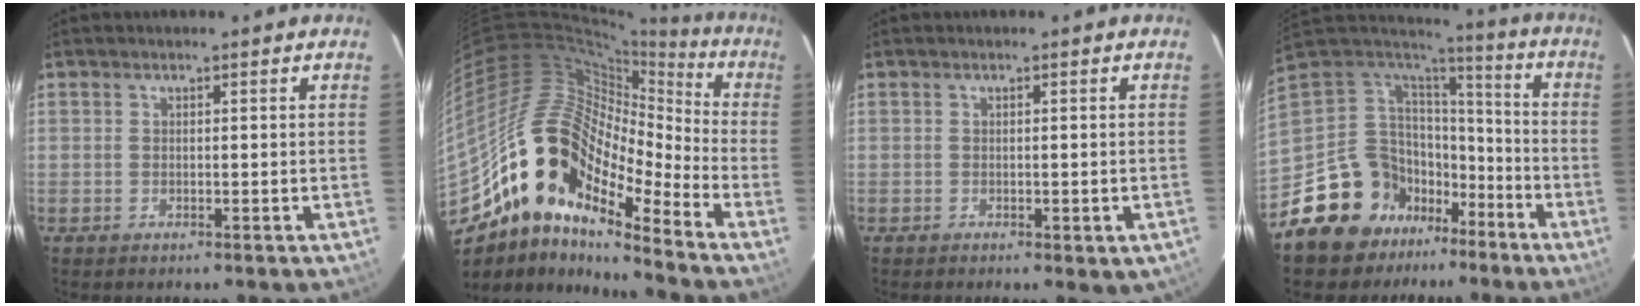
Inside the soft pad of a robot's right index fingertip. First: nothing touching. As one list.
[{"total": 17.8, "force": [-12.3, 7.1, 10.7], "torque": [-0.171, -0.005, -0.248]}, {"total": 3.1, "force": [-1.0, 1.0, 2.8], "torque": [-0.037, -0.010, -0.007]}, {"total": 17.1, "force": [-11.9, 11.3, 4.6], "torque": [-0.123, 0.048, -0.205]}]